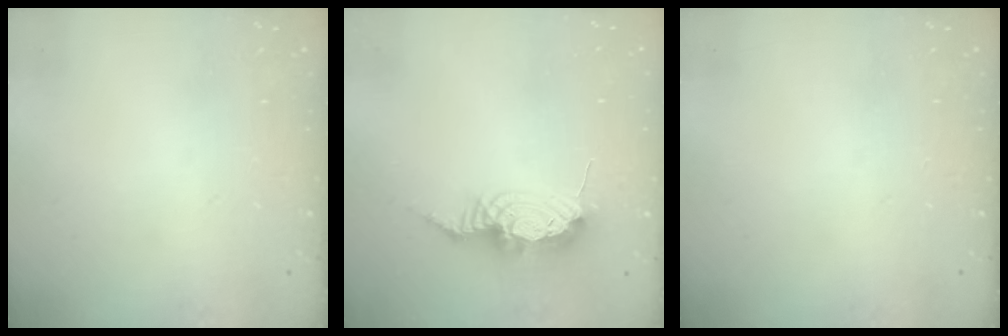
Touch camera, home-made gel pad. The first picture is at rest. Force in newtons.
{"total": 11.0, "press": 11.0, "slide": 1.2}
{"total": 0.0}